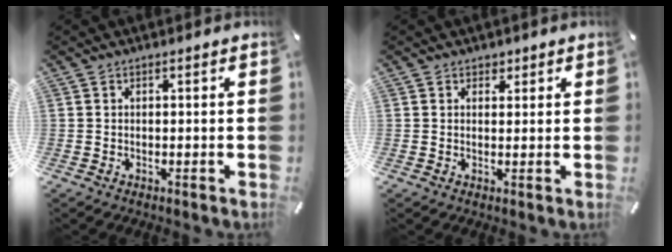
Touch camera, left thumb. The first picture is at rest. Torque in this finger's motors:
{"motor_torque": [-0.04, 0.15, 0.03, -0.23, 0.02]}